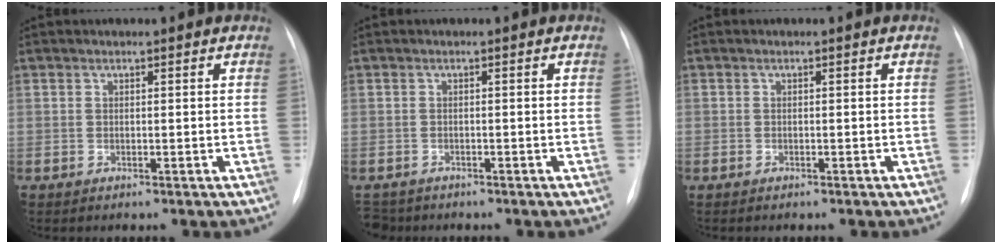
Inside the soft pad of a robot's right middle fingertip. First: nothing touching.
{"total": 3.2, "force": [-2.8, 1.4, 0.0], "torque": [0.002, -0.003, -0.049]}
{"total": 0.6, "force": [-0.5, 0.2, 0.3], "torque": [-0.003, 0.000, -0.004]}